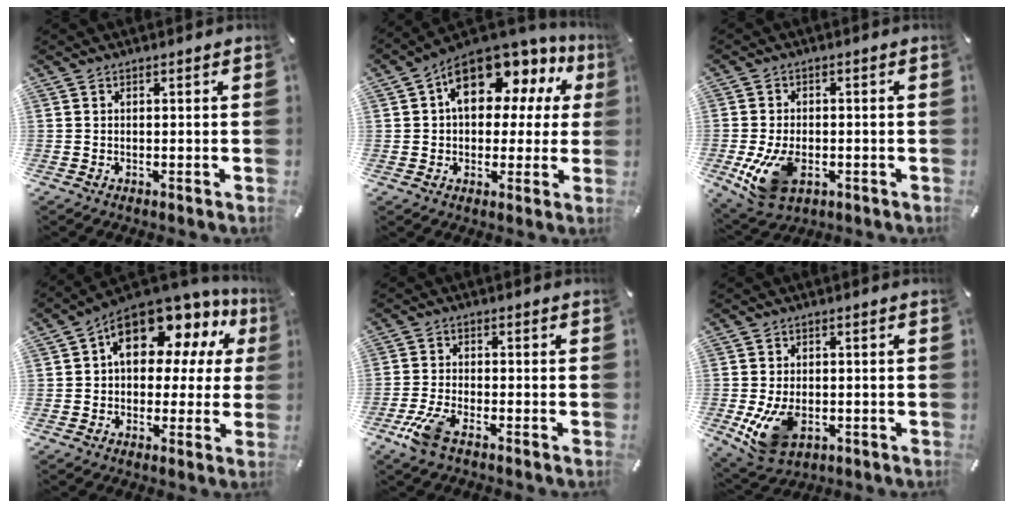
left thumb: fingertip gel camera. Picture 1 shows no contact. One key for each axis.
{"total": 14.0, "fx": 6.4, "fy": 8.7, "fz": 8.9, "tx": -0.133, "ty": -0.044, "tz": 0.113}
{"total": 9.7, "fx": -2.7, "fy": 6.3, "fz": 6.9, "tx": -0.144, "ty": 0.000, "tz": -0.046}
{"total": 15.6, "fx": 8.6, "fy": 8.9, "fz": 9.5, "tx": -0.144, "ty": -0.063, "tz": 0.151}
{"total": 6.1, "fx": -3.5, "fy": 2.0, "fz": 4.6, "tx": -0.110, "ty": -0.003, "tz": -0.067}
{"total": 8.9, "fx": -2.0, "fy": 6.0, "fz": 6.2, "tx": -0.122, "ty": -0.002, "tz": -0.033}